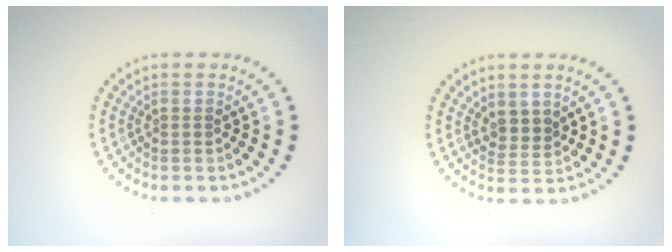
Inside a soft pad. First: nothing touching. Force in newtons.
{"total": 1.9, "press": 1.4, "slide": 1.3}